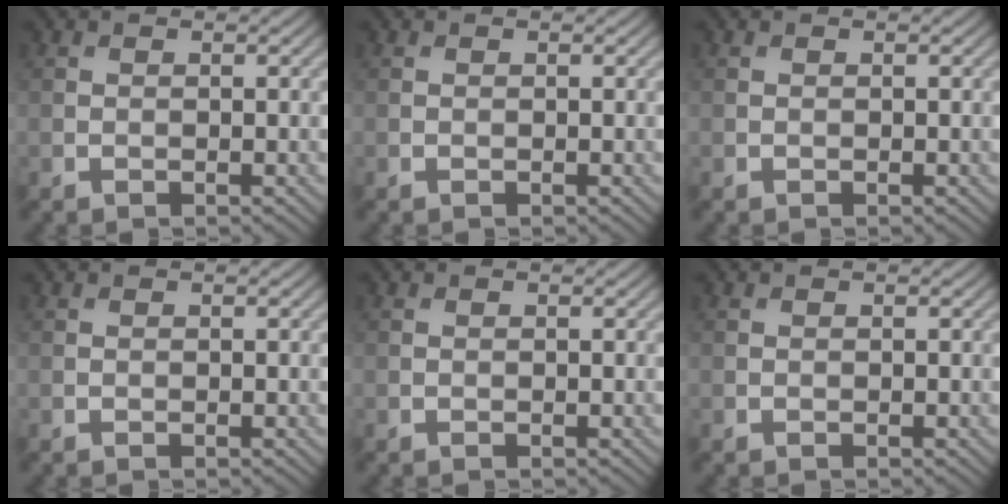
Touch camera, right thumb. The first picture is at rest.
{"total": 0.0}
{"total": 0.0}
{"total": 0.0}
{"total": 0.0}
{"total": 0.0}